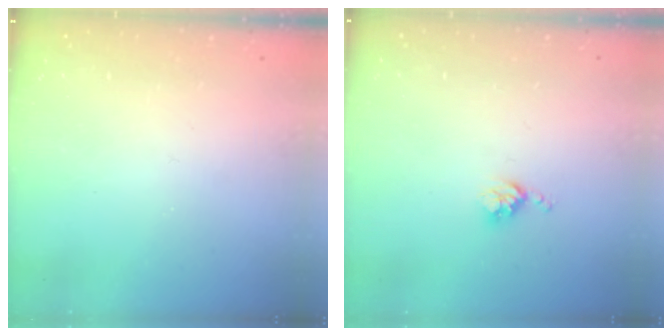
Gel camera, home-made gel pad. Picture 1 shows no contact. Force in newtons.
{"total": 3.5, "press": 3.5, "slide": 0.4}